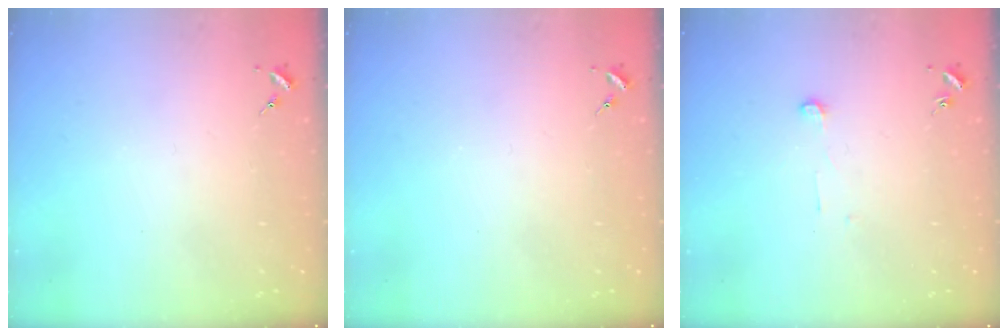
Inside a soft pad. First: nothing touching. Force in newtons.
{"total": 0.0}
{"total": 3.7, "press": 3.7, "slide": 0.3}